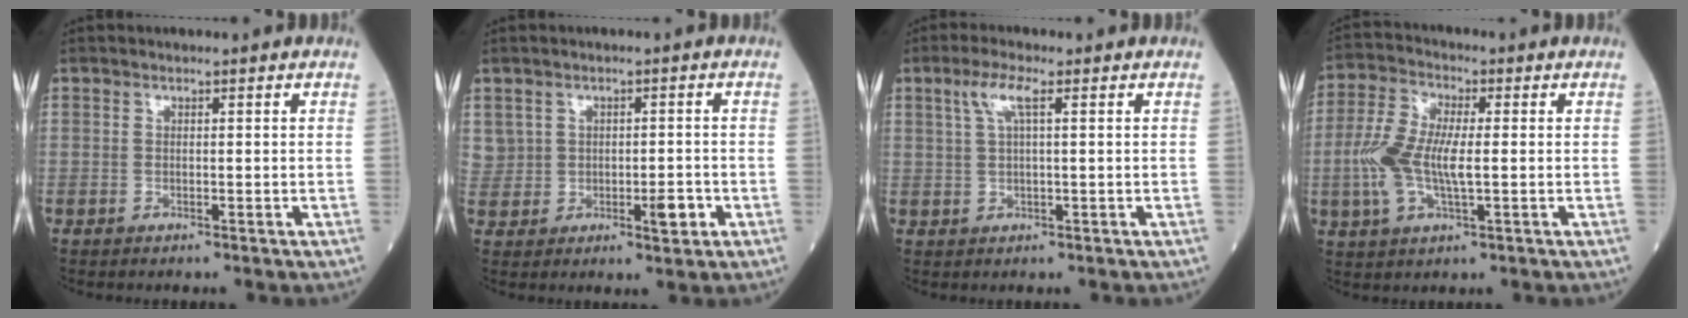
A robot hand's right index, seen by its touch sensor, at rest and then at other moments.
{"total": 4.1, "force": [0.3, 3.0, 2.8], "torque": [-0.034, 0.010, 0.018]}
{"total": 3.8, "force": [1.7, 0.4, 3.4], "torque": [-0.079, 0.013, 0.040]}
{"total": 9.0, "force": [-0.5, 3.2, 8.4], "torque": [-0.199, 0.008, -0.007]}